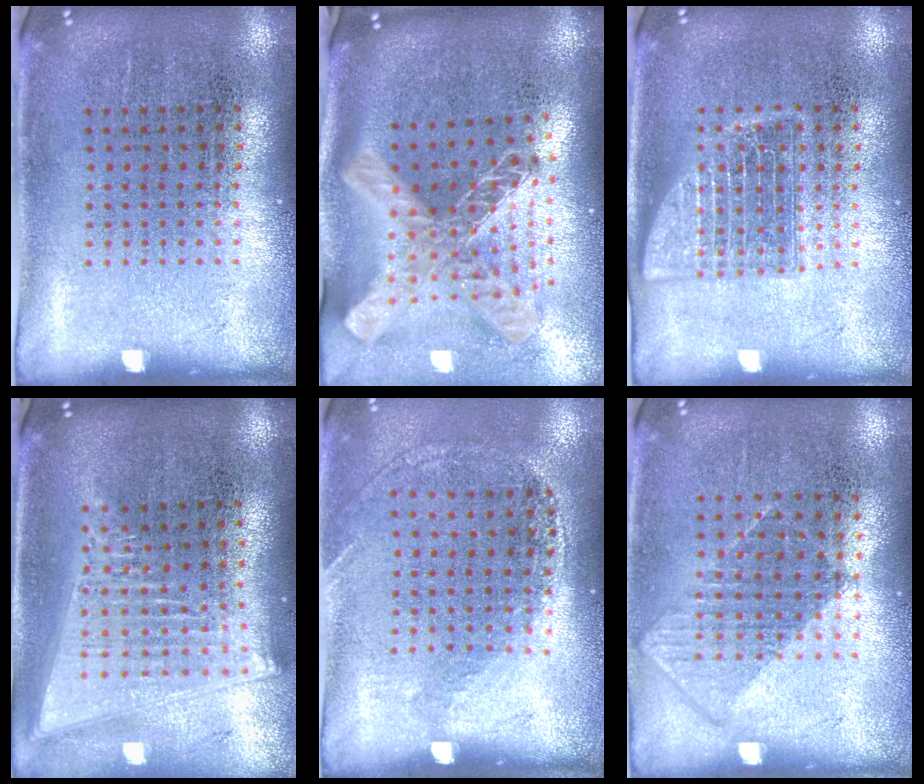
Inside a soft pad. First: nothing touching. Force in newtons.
{"total": 2.9, "press": 2.0, "slide": 2.1}
{"total": 2.3, "press": 2.3, "slide": 0.3}
{"total": 2.0, "press": 1.7, "slide": 1.1}
{"total": 1.1, "press": 0.9, "slide": 0.7}
{"total": 0.8, "press": 0.7, "slide": 0.4}